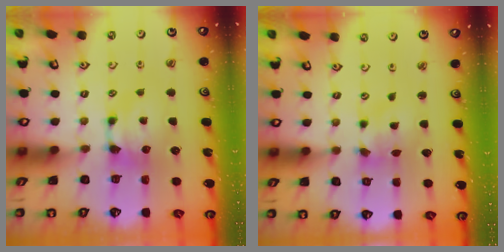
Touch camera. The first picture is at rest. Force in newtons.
{"total": 1.2, "press": 0.3, "slide": 1.2}